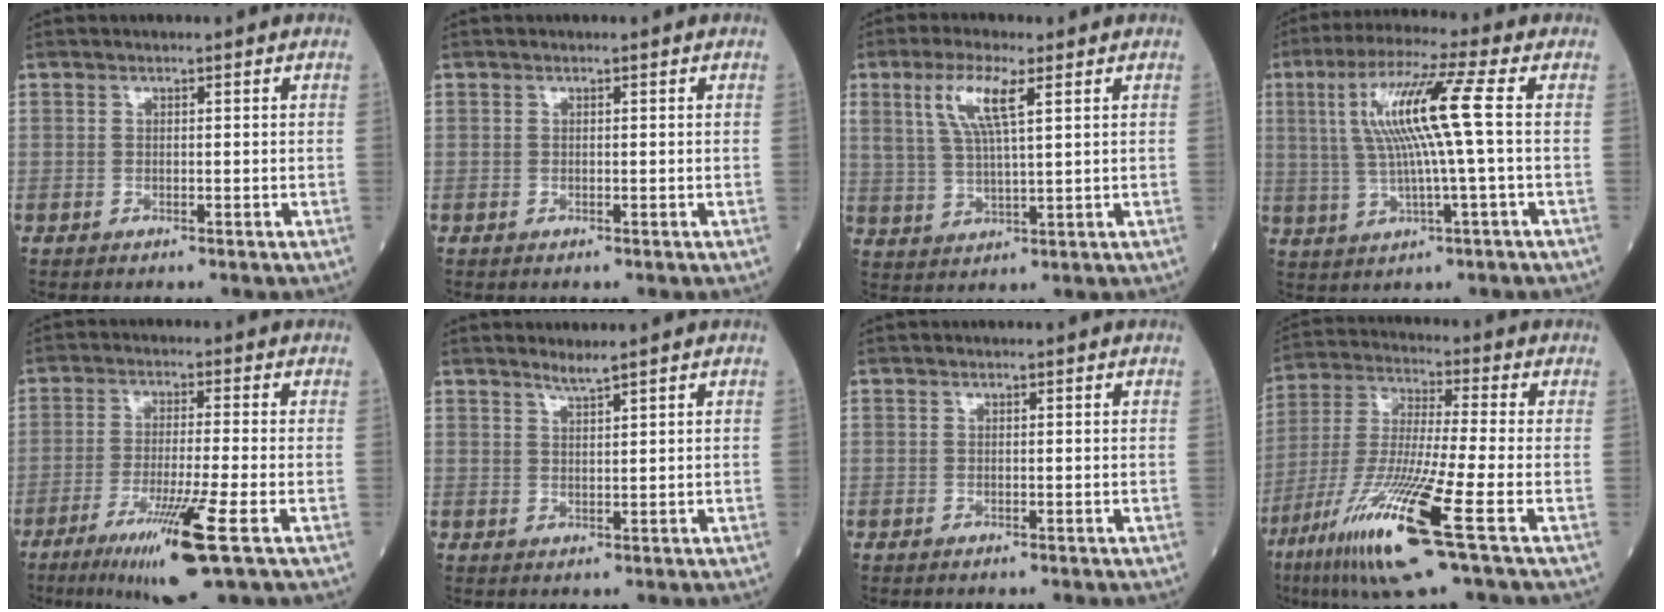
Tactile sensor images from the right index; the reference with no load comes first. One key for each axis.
{"total": 0.0}
{"total": 7.3, "fx": 3.2, "fy": 1.1, "fz": 6.5, "tx": -0.139, "ty": 0.007, "tz": 0.065}
{"total": 11.3, "fx": 1.7, "fy": -0.7, "fz": 11.1, "tx": -0.221, "ty": 0.016, "tz": 0.032}
{"total": 10.9, "fx": -5.4, "fy": -0.5, "fz": 9.5, "tx": -0.173, "ty": -0.034, "tz": -0.092}
{"total": 1.7, "fx": 1.6, "fy": -0.5, "fz": 0.6, "tx": -0.014, "ty": -0.005, "tz": 0.032}
{"total": 0.0}
{"total": 17.0, "fx": -7.8, "fy": -0.1, "fz": 15.1, "tx": -0.319, "ty": -0.041, "tz": -0.151}